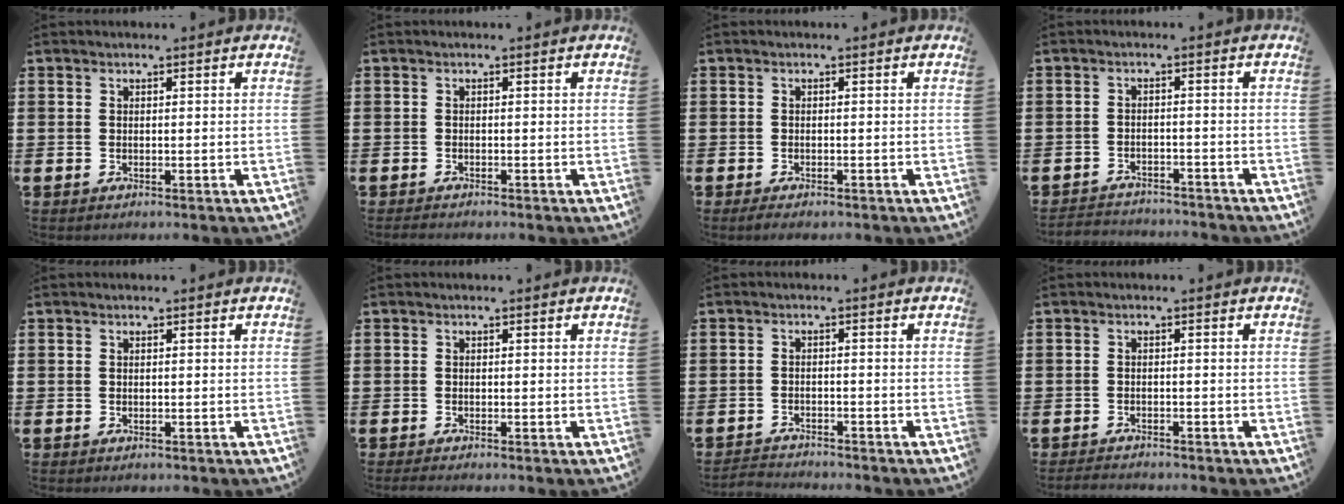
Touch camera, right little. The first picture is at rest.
{"total": 0.6, "force": [-0.6, 0.1, 0.1], "torque": [-0.003, -0.002, -0.012]}
{"total": 0.8, "force": [-0.6, 0.3, 0.6], "torque": [-0.012, -0.001, -0.011]}
{"total": 2.5, "force": [-2.4, 0.1, -0.3], "torque": [-0.002, 0.003, -0.055]}
{"total": 0.0}
{"total": 0.6, "force": [-0.4, 0.0, 0.4], "torque": [-0.006, -0.001, -0.008]}
{"total": 2.0, "force": [-2.0, 0.0, -0.2], "torque": [-0.003, 0.003, -0.043]}
{"total": 1.3, "force": [-1.3, 0.1, 0.0], "torque": [-0.004, 0.002, -0.026]}